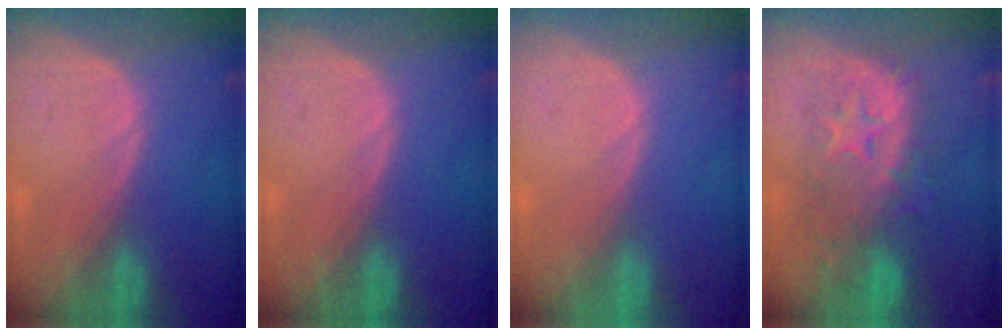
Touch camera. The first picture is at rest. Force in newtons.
{"total": 0.0}
{"total": 0.0}
{"total": 9.6, "press": 9.6, "slide": 0.5}